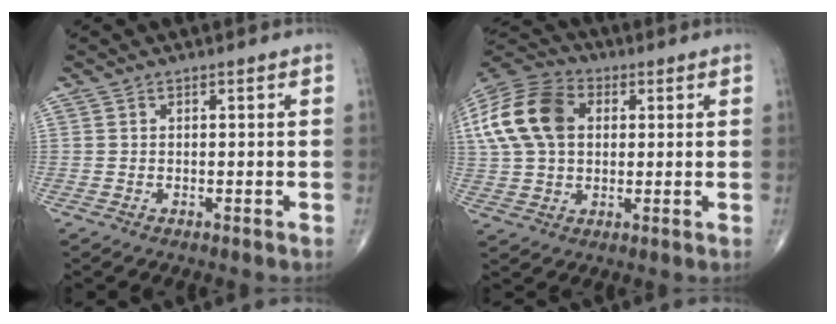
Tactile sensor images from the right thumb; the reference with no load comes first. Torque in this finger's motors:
{"motor_torque": [-0.15, 0.82, 0.52, 0.06, 0.29]}